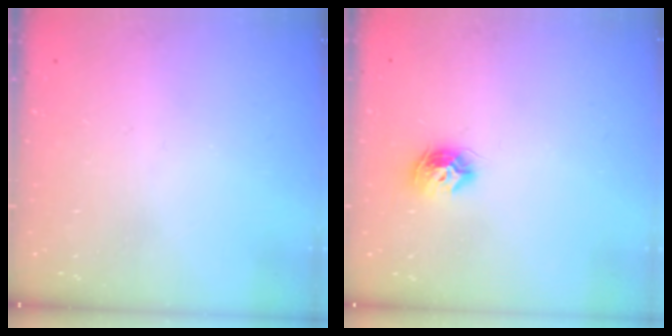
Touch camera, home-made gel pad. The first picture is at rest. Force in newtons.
{"total": 8.8, "press": 8.8, "slide": 0.2}